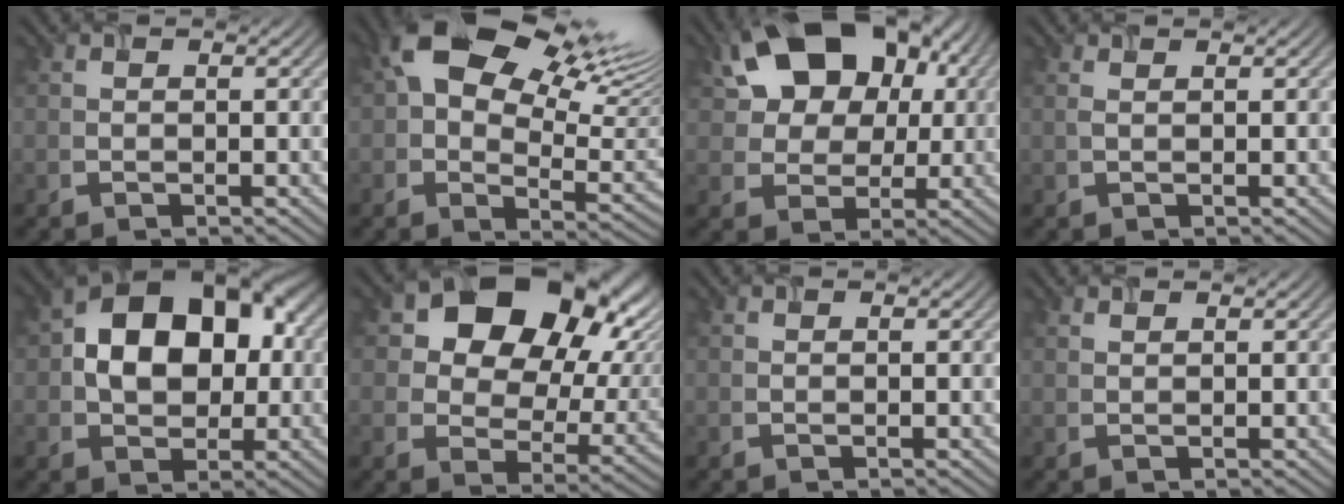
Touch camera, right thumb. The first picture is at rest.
{"total": 16.1, "force": [7.8, 8.8, 10.9], "torque": [-0.190, 0.010, 0.145]}
{"total": 12.5, "force": [4.4, 8.9, 7.6], "torque": [-0.144, 0.024, 0.077]}
{"total": 0.9, "force": [0.5, 0.3, 0.6], "torque": [-0.012, -0.002, 0.007]}
{"total": 12.8, "force": [1.3, 9.1, 8.8], "torque": [-0.126, 0.017, 0.019]}
{"total": 16.6, "force": [7.0, 12.0, 9.2], "torque": [-0.139, 0.019, 0.122]}
{"total": 0.0}
{"total": 0.9, "force": [0.8, 0.2, 0.3], "torque": [-0.004, -0.003, 0.014]}